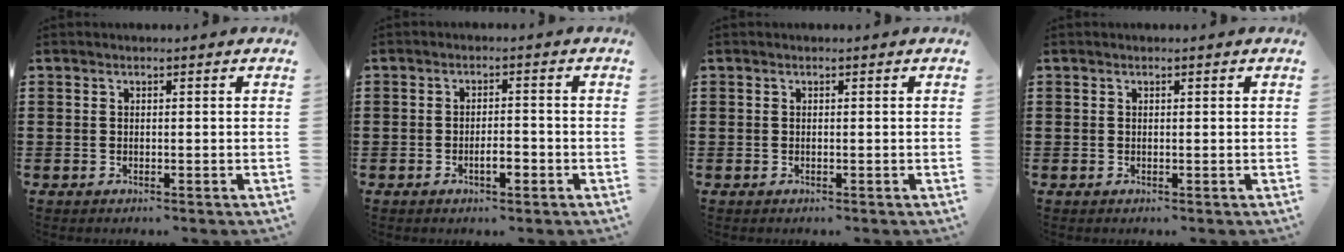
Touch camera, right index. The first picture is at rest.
{"total": 3.2, "force": [-1.3, 1.0, 2.7], "torque": [-0.049, 0.004, -0.025]}
{"total": 0.0}
{"total": 0.0}